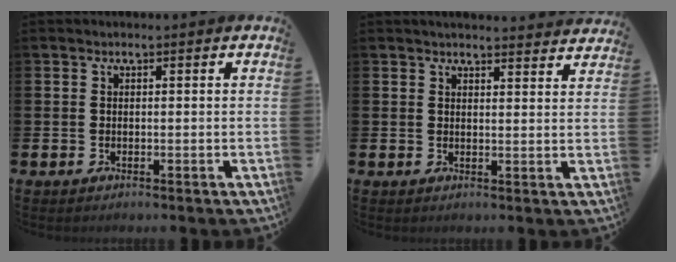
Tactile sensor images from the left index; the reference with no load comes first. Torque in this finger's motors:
{"motor_torque": [0.89, -1.25, 0.08, 0.00]}